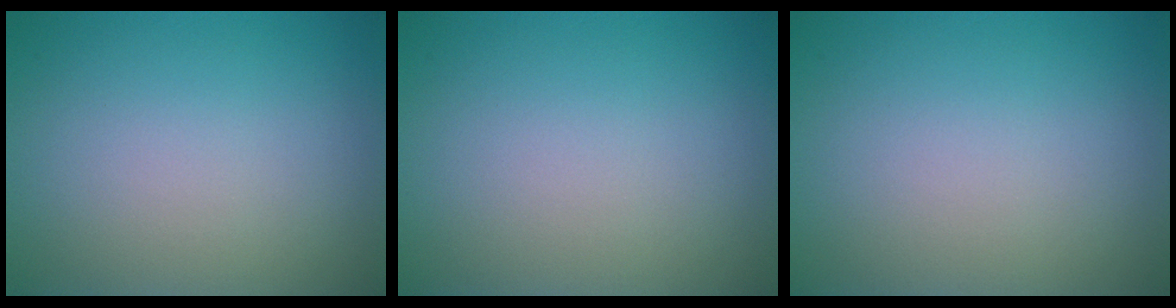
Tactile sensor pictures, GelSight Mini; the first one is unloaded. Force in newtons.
{"total": 0.0}
{"total": 0.0}